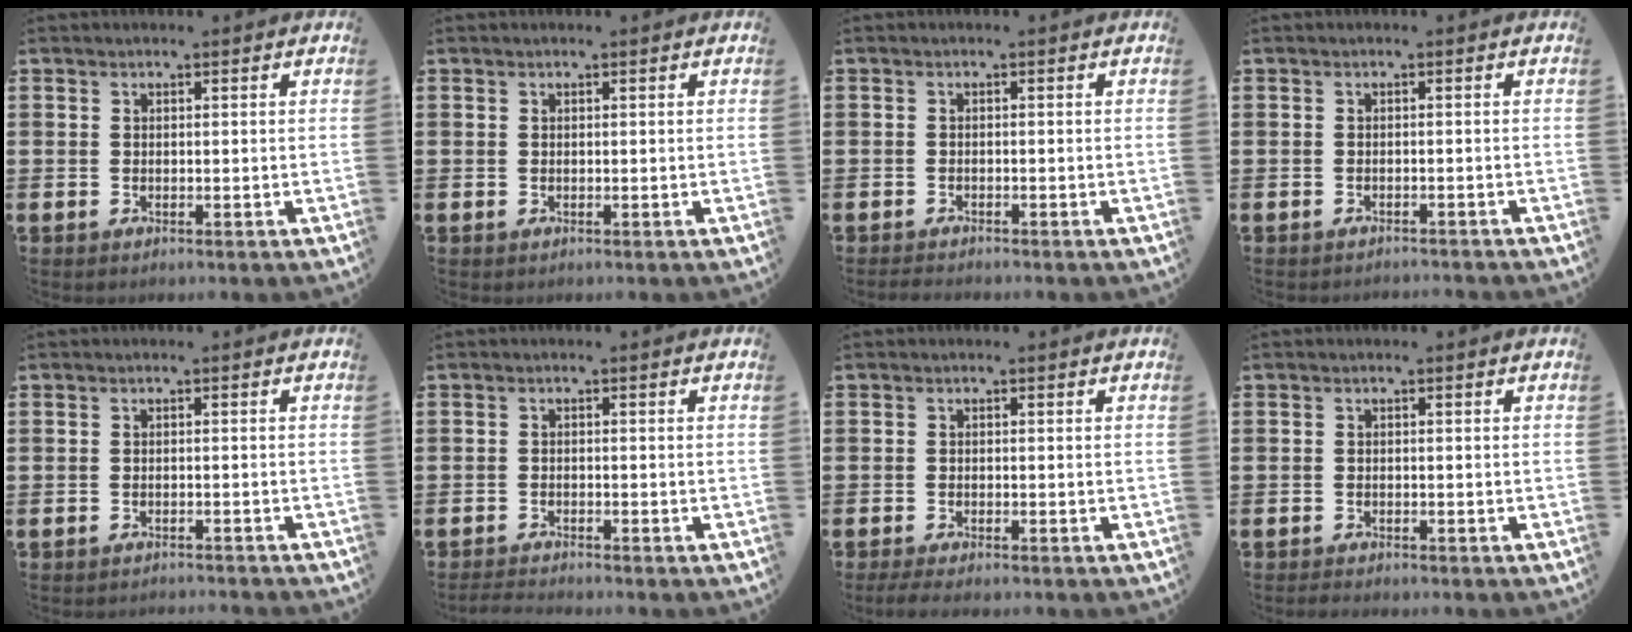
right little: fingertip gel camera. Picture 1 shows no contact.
{"total": 0.0}
{"total": 0.8, "force": [-0.8, 0.1, 0.2], "torque": [-0.008, 0.001, -0.017]}
{"total": 0.9, "force": [-0.9, -0.1, 0.0], "torque": [-0.001, 0.000, -0.018]}
{"total": 1.0, "force": [-1.0, -0.2, -0.1], "torque": [0.000, 0.002, -0.021]}
{"total": 1.3, "force": [-1.3, -0.1, 0.3], "torque": [-0.006, 0.003, -0.026]}
{"total": 1.3, "force": [-1.1, 0.1, 0.8], "torque": [-0.014, -0.001, -0.020]}
{"total": 0.9, "force": [-0.9, 0.1, 0.2], "torque": [-0.006, 0.000, -0.019]}